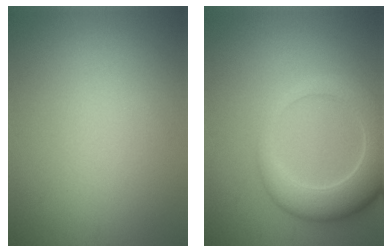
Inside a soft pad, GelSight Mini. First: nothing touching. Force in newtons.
{"total": 6.8, "press": 6.8, "slide": 0.8}